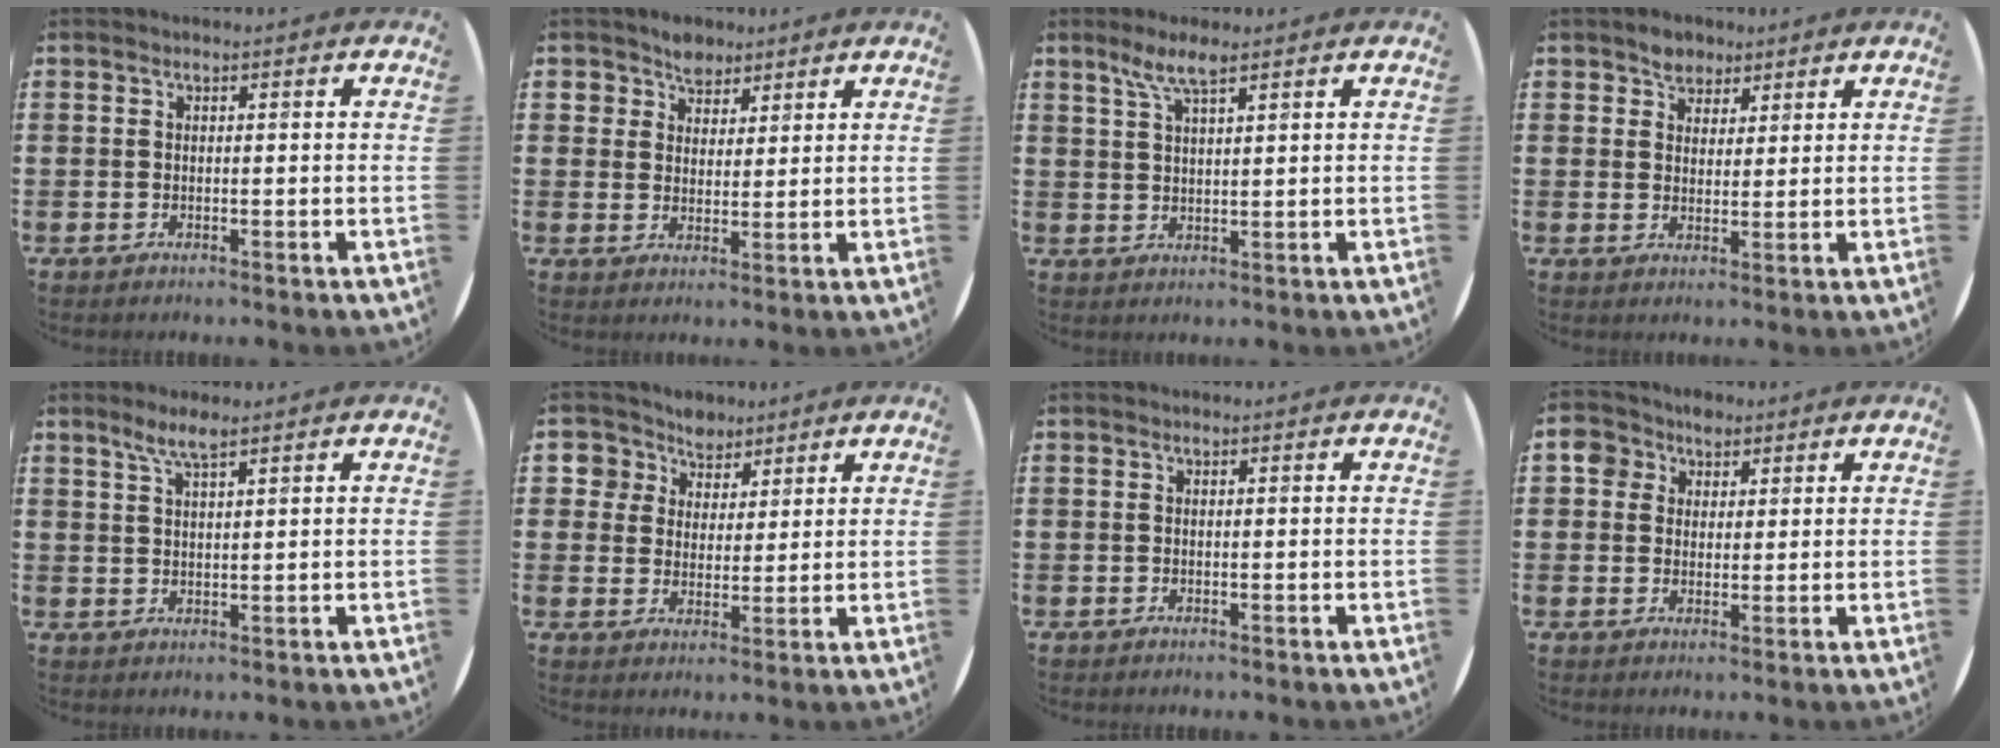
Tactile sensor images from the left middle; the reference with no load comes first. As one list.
[{"total": 3.9, "force": [3.1, 2.3, 0.2], "torque": [-0.009, 0.004, 0.056]}, {"total": 4.3, "force": [3.0, 0.9, 2.9], "torque": [-0.063, 0.007, 0.053]}, {"total": 3.3, "force": [2.6, 2.0, 0.2], "torque": [-0.003, 0.004, 0.048]}, {"total": 3.4, "force": [2.6, 0.5, 2.1], "torque": [-0.045, 0.006, 0.046]}, {"total": 5.0, "force": [3.7, 3.4, -0.3], "torque": [-0.023, 0.000, 0.067]}, {"total": 0.0}, {"total": 4.4, "force": [2.6, 3.4, 0.9], "torque": [-0.016, 0.011, 0.046]}]